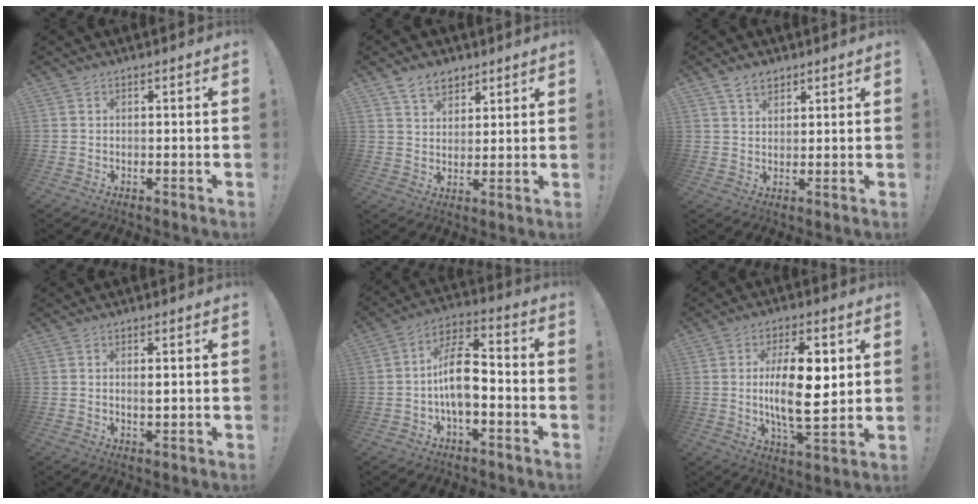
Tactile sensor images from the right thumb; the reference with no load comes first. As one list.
[{"total": 7.5, "force": [5.1, 4.8, 2.7], "torque": [-0.047, -0.022, 0.098]}, {"total": 4.3, "force": [3.0, 2.6, 1.7], "torque": [-0.025, -0.012, 0.055]}, {"total": 1.7, "force": [0.3, 0.3, 1.7], "torque": [-0.023, -0.006, 0.002]}, {"total": 12.8, "force": [-2.2, 7.1, 10.4], "torque": [-0.191, 0.018, -0.042]}, {"total": 16.4, "force": [1.7, 6.3, 15.0], "torque": [-0.256, -0.013, 0.014]}]